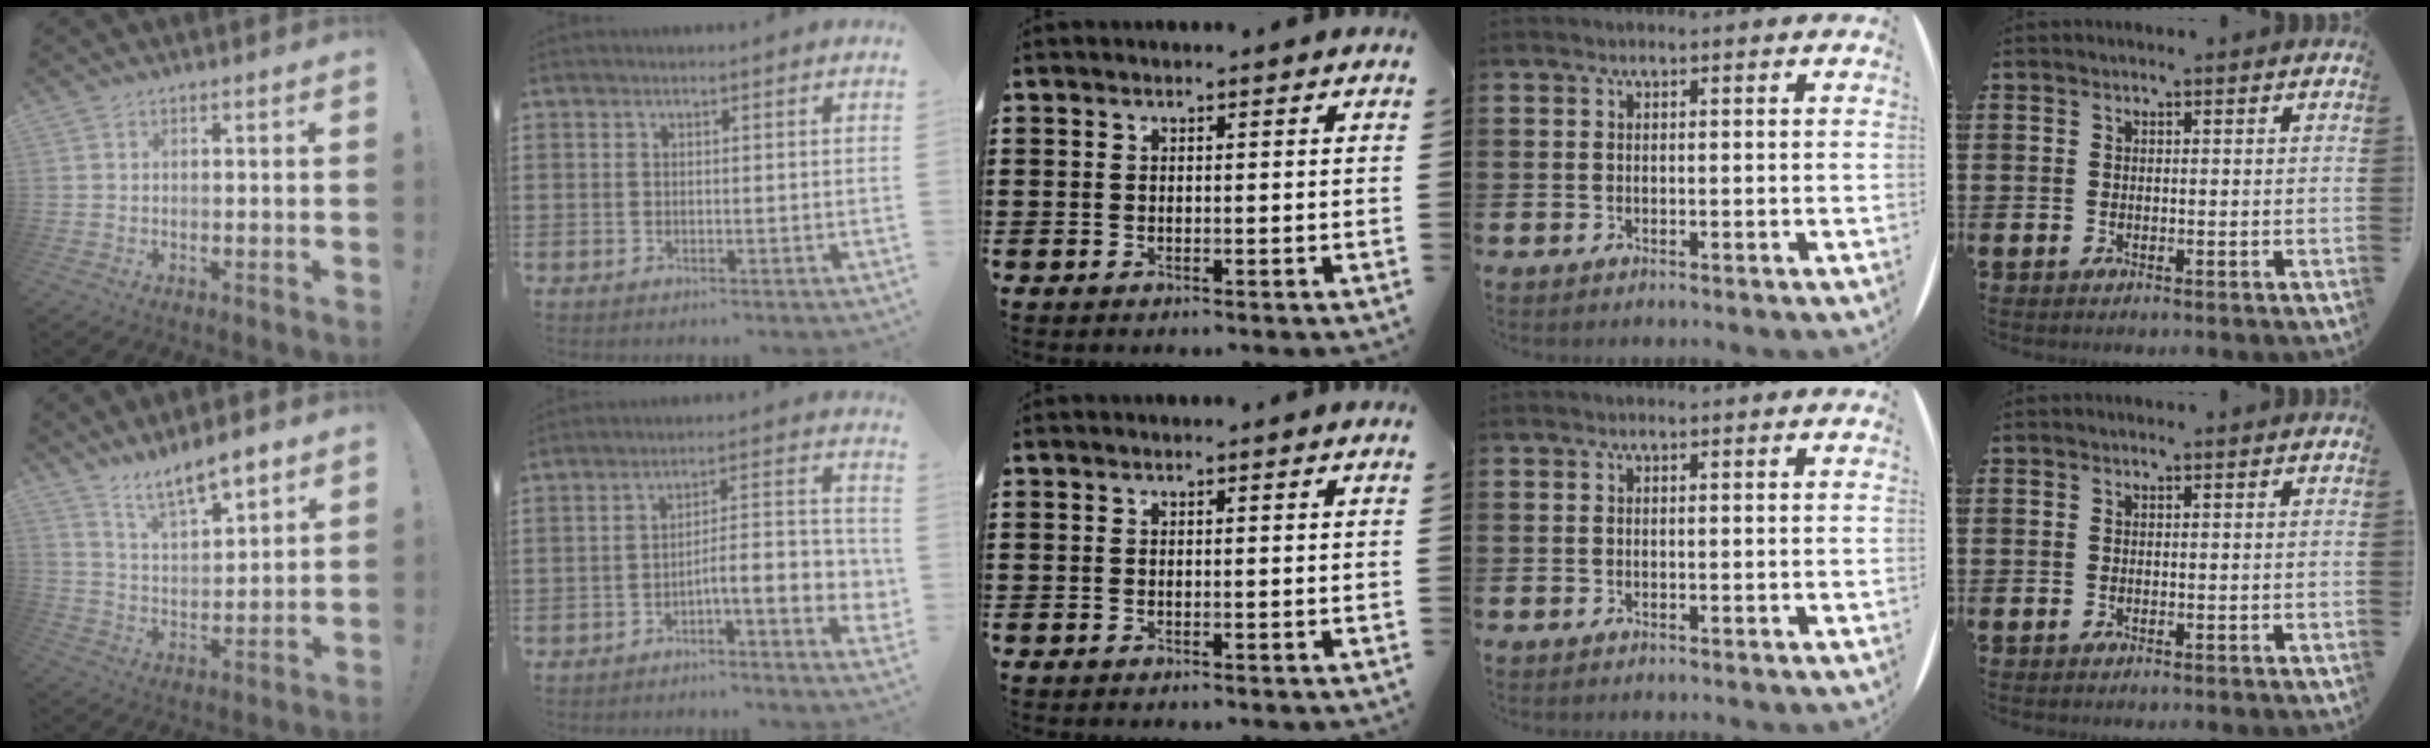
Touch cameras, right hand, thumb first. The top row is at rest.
{"thumb": {"total": 10.3, "force": [8.5, 2.9, 5.0], "torque": [-0.085, -0.056, 0.153]}, "index": {"total": 6.2, "force": [-3.1, 1.1, 5.3], "torque": [-0.080, -0.013, -0.059]}}